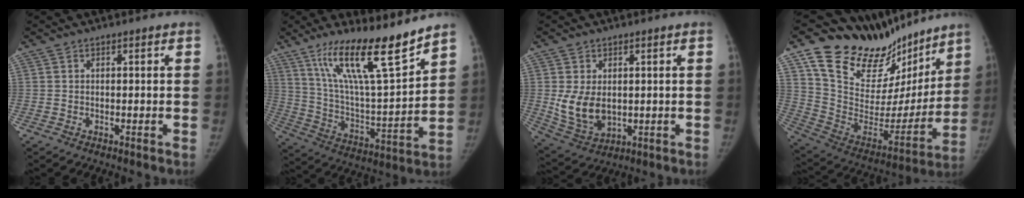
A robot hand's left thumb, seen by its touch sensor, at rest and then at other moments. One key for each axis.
{"total": 19.4, "fx": 13.7, "fy": 3.0, "fz": 13.3, "tx": -0.204, "ty": -0.079, "tz": 0.248}
{"total": 8.9, "fx": 0.5, "fy": 6.1, "fz": 6.4, "tx": -0.103, "ty": -0.019, "tz": 0.029}
{"total": 26.1, "fx": 20.3, "fy": 12.3, "fz": 11.0, "tx": -0.133, "ty": -0.101, "tz": 0.334}